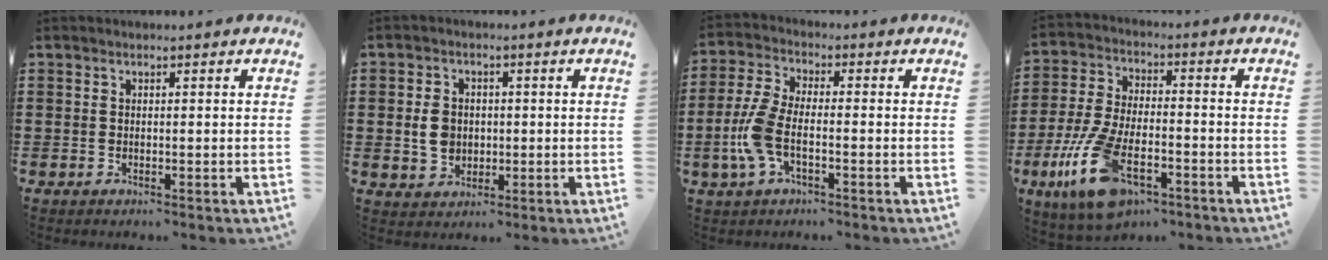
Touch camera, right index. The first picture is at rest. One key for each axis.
{"total": 4.7, "fx": -0.1, "fy": 3.8, "fz": 2.7, "tx": -0.068, "ty": 0.009, "tz": -0.005}
{"total": 7.1, "fx": -1.9, "fy": 3.1, "fz": 6.1, "tx": -0.156, "ty": -0.013, "tz": -0.042}
{"total": 13.0, "fx": -7.0, "fy": 5.2, "fz": 9.7, "tx": -0.218, "ty": 0.003, "tz": -0.130}